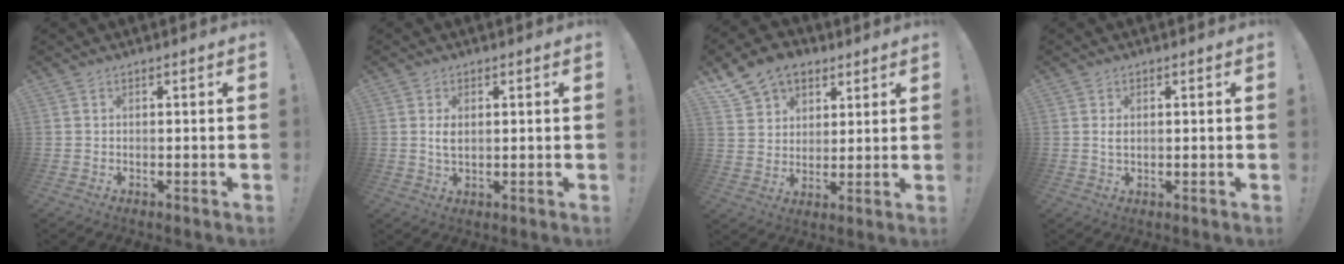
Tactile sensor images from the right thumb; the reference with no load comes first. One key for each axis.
{"total": 3.1, "fx": 0.8, "fy": 1.6, "fz": 2.5, "tx": -0.042, "ty": -0.006, "tz": 0.008}
{"total": 11.6, "fx": 7.2, "fy": 8.3, "fz": 3.7, "tx": -0.061, "ty": -0.043, "tz": 0.142}
{"total": 1.7, "fx": 0.5, "fy": 0.9, "fz": 1.4, "tx": -0.021, "ty": 0.000, "tz": 0.008}